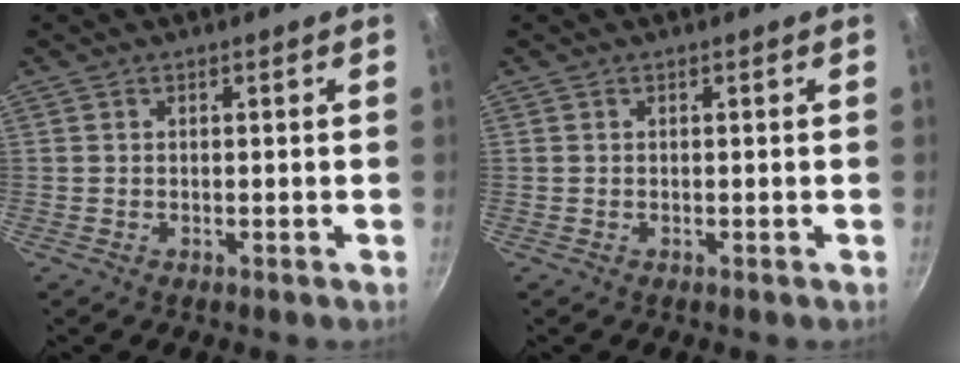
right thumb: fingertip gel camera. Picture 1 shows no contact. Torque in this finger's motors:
{"motor_torque": [0.00, 0.00, -0.13, 0.13, 0.00]}